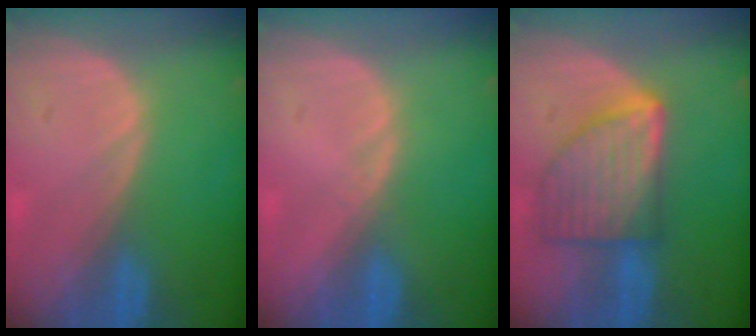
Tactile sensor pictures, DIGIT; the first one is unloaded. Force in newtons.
{"total": 0.7, "press": 0.5, "slide": 0.4}
{"total": 8.4, "press": 8.4, "slide": 0.3}